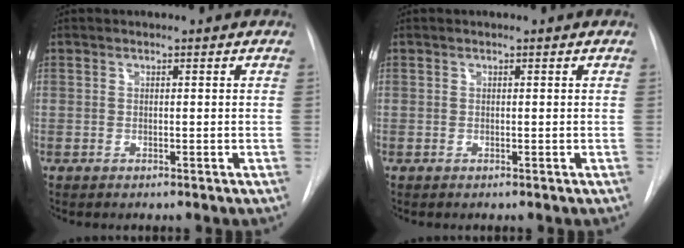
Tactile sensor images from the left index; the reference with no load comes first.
{"total": 0.0}